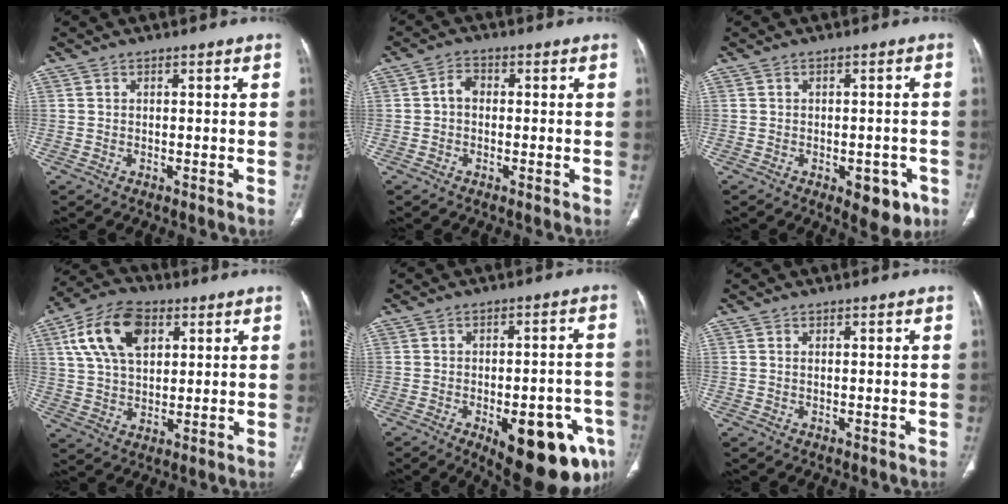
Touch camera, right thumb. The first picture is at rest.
{"total": 2.8, "force": [-0.2, 2.1, 1.9], "torque": [-0.026, 0.011, -0.010]}
{"total": 6.5, "force": [-2.9, 3.4, 4.7], "torque": [-0.034, 0.008, -0.029]}
{"total": 14.3, "force": [5.2, 8.7, 10.1], "torque": [-0.178, 0.001, 0.096]}
{"total": 18.9, "force": [-8.1, 7.7, 15.2], "torque": [-0.137, 0.023, -0.091]}
{"total": 0.0}